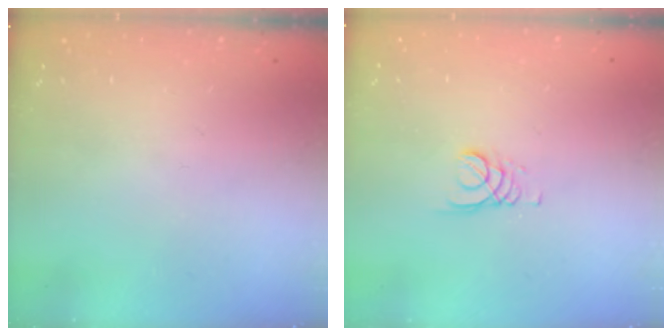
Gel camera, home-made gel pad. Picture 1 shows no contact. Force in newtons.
{"total": 2.1, "press": 2.1, "slide": 0.1}